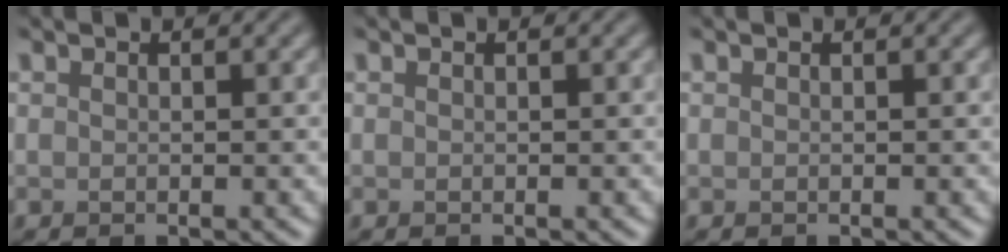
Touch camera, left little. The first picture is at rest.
{"total": 0.0}
{"total": 0.0}